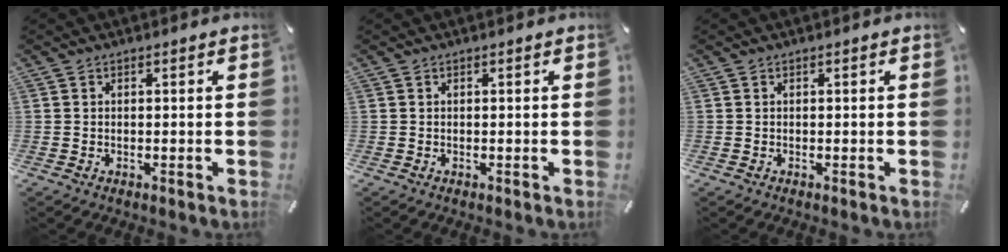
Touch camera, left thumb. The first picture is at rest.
{"total": 0.0}
{"total": 0.0}